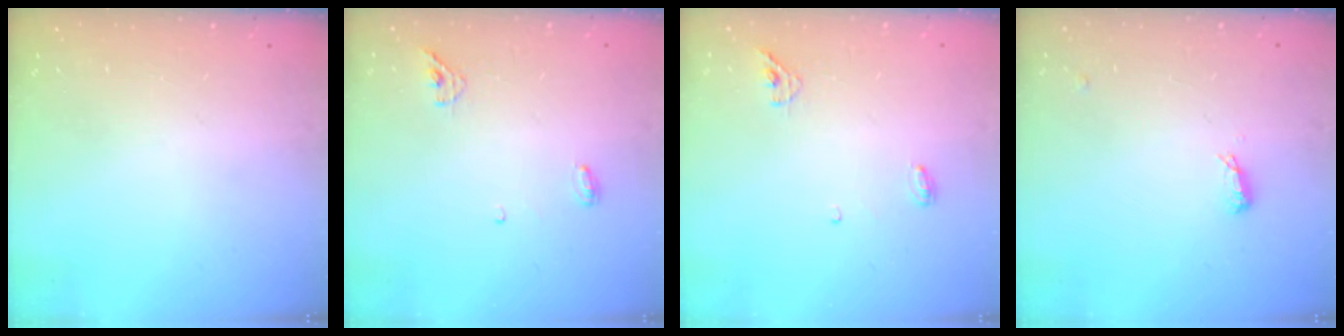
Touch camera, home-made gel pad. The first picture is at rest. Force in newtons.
{"total": 5.1, "press": 5.0, "slide": 1.1}
{"total": 5.1, "press": 5.0, "slide": 1.1}
{"total": 6.1, "press": 5.8, "slide": 1.6}